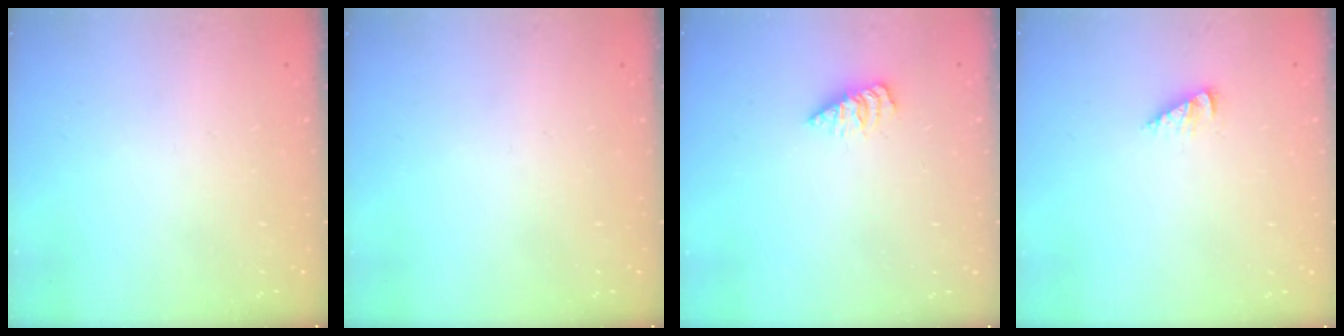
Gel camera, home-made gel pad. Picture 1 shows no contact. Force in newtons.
{"total": 0.0}
{"total": 2.3, "press": 2.2, "slide": 0.4}
{"total": 2.5, "press": 2.5, "slide": 0.1}